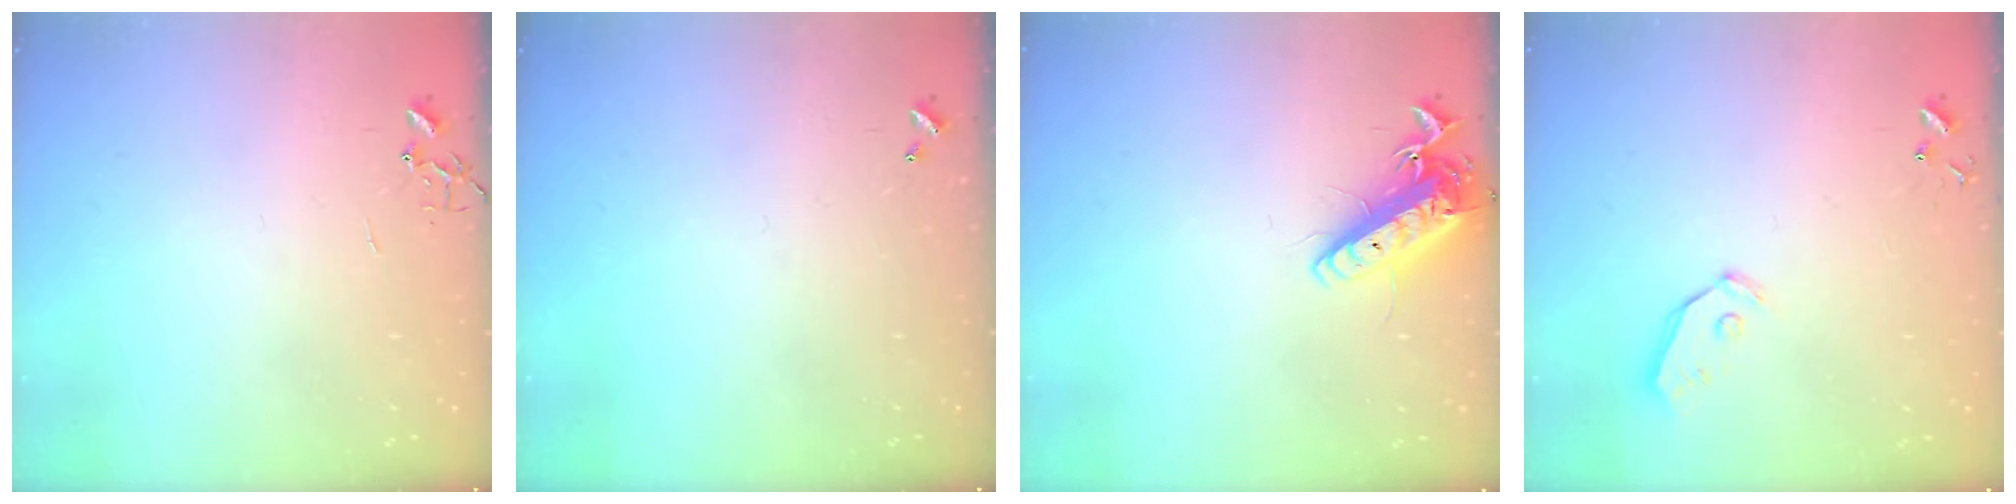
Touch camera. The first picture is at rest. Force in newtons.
{"total": 0.0}
{"total": 14.0, "press": 13.7, "slide": 2.6}
{"total": 4.9, "press": 4.9, "slide": 0.2}